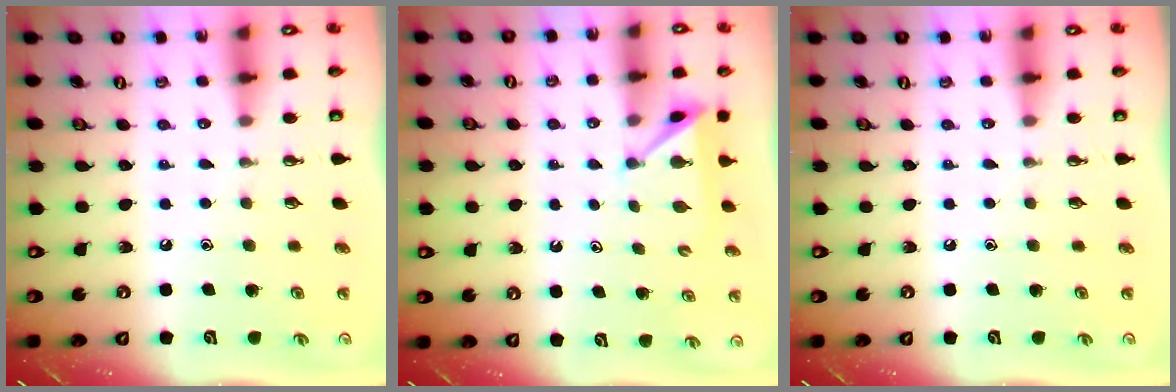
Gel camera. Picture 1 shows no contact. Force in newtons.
{"total": 4.5, "press": 4.4, "slide": 0.7}
{"total": 0.0}